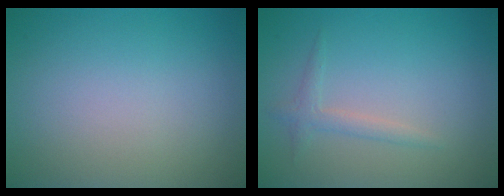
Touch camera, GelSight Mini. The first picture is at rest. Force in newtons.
{"total": 1.4, "press": 1.4, "slide": 0.1}